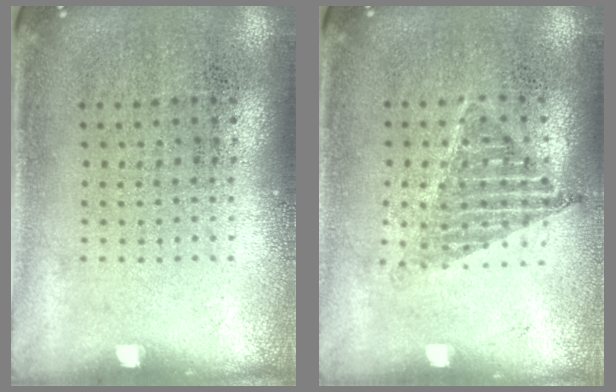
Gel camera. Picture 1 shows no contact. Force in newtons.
{"total": 1.1, "press": 0.9, "slide": 0.6}